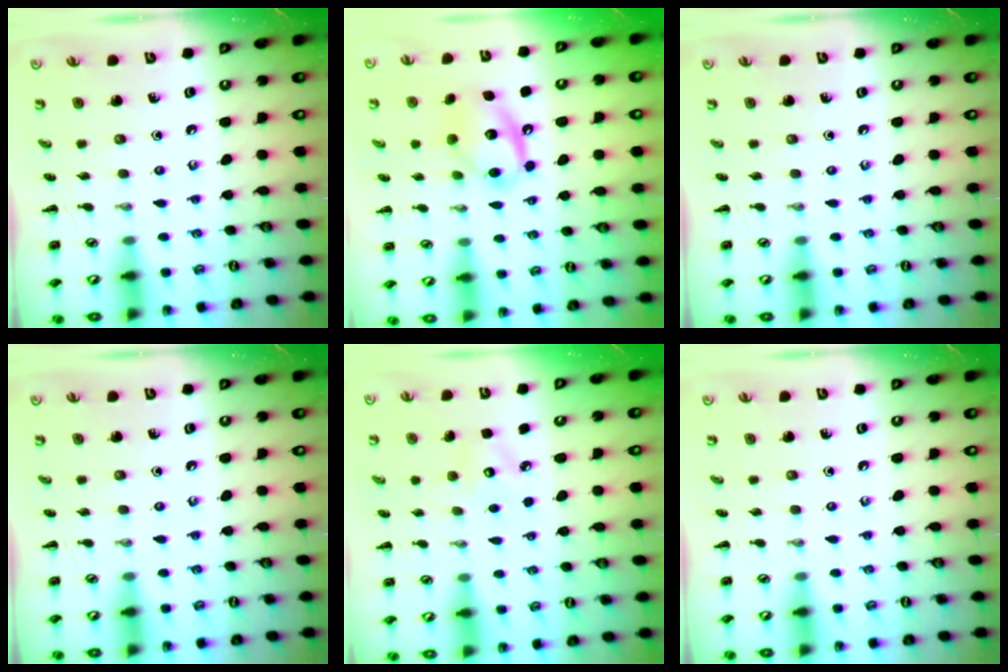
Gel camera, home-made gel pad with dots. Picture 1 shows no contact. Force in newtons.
{"total": 12.9, "press": 12.7, "slide": 2.1}
{"total": 0.0}
{"total": 0.0}
{"total": 3.9, "press": 3.8, "slide": 0.8}
{"total": 0.0}